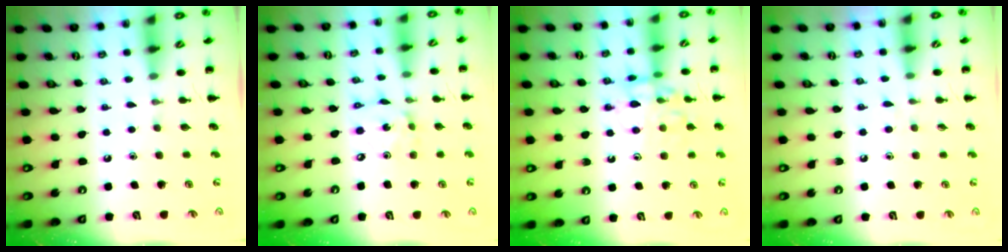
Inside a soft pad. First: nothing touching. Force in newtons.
{"total": 4.0, "press": 4.0, "slide": 0.5}
{"total": 13.3, "press": 13.2, "slide": 1.0}
{"total": 3.9, "press": 3.5, "slide": 1.8}